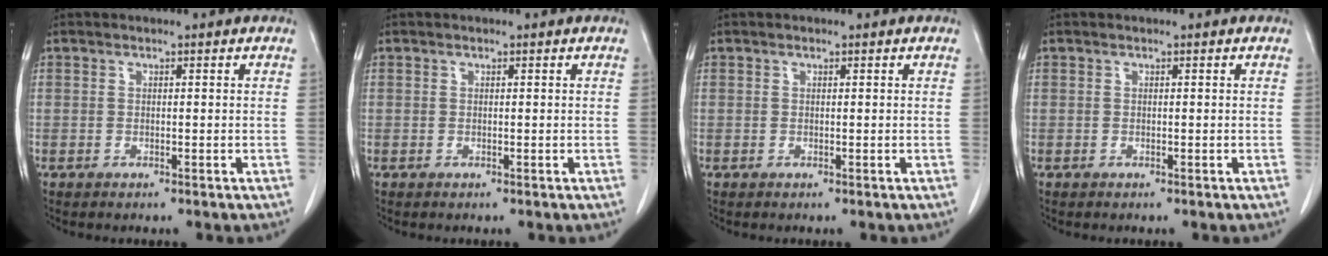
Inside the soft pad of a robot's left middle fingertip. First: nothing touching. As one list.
[{"total": 0.0}, {"total": 0.0}, {"total": 0.0}]